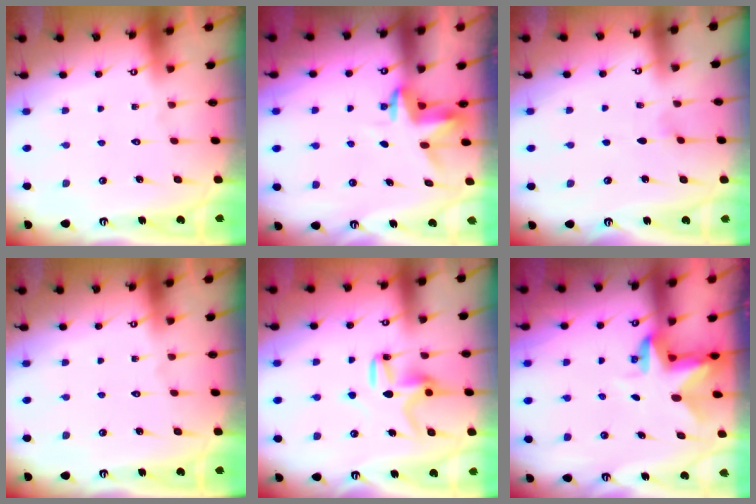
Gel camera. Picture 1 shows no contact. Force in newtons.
{"total": 3.5, "press": 3.5, "slide": 0.2}
{"total": 4.1, "press": 3.7, "slide": 1.7}
{"total": 0.0}
{"total": 10.2, "press": 10.2, "slide": 0.4}
{"total": 3.2, "press": 3.1, "slide": 0.5}